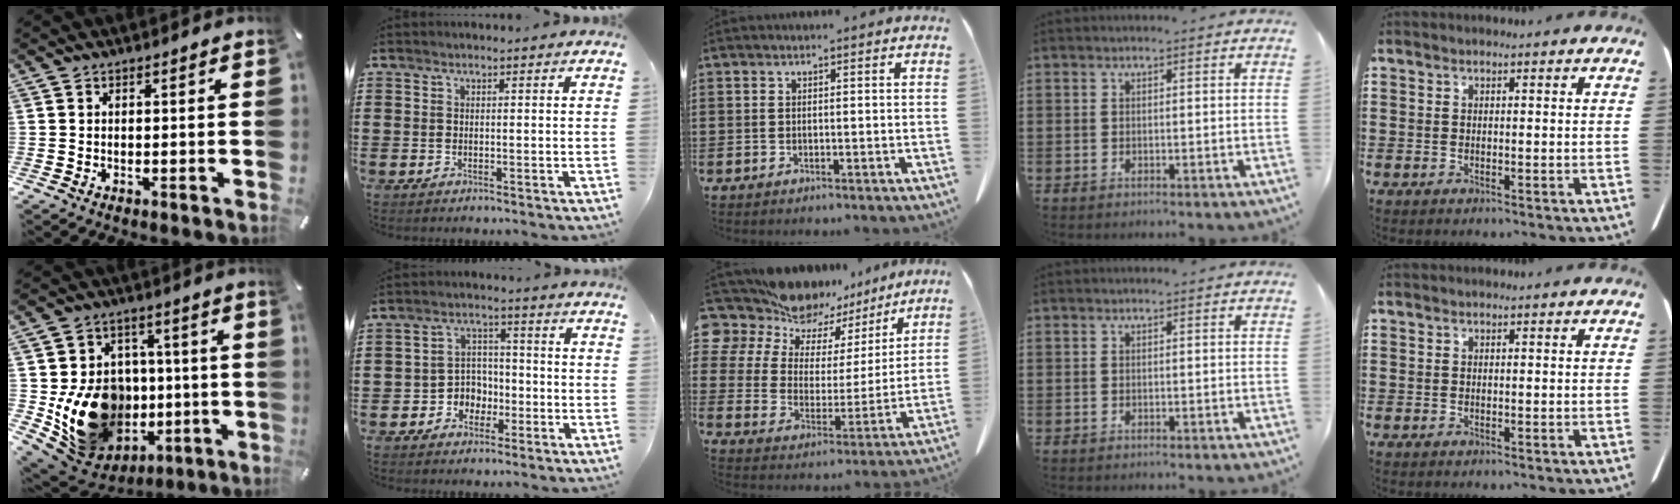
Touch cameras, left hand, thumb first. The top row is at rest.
{"thumb": {"total": 19.2, "force": [-2.5, 16.5, 9.6], "torque": [-0.165, 0.000, -0.013]}, "index": {"total": 4.5, "force": [-2.1, 3.8, 1.0], "torque": [-0.032, 0.011, -0.044]}, "middle": {"total": 10.7, "force": [9.5, 4.9, 1.1], "torque": [-0.070, -0.079, 0.177]}}